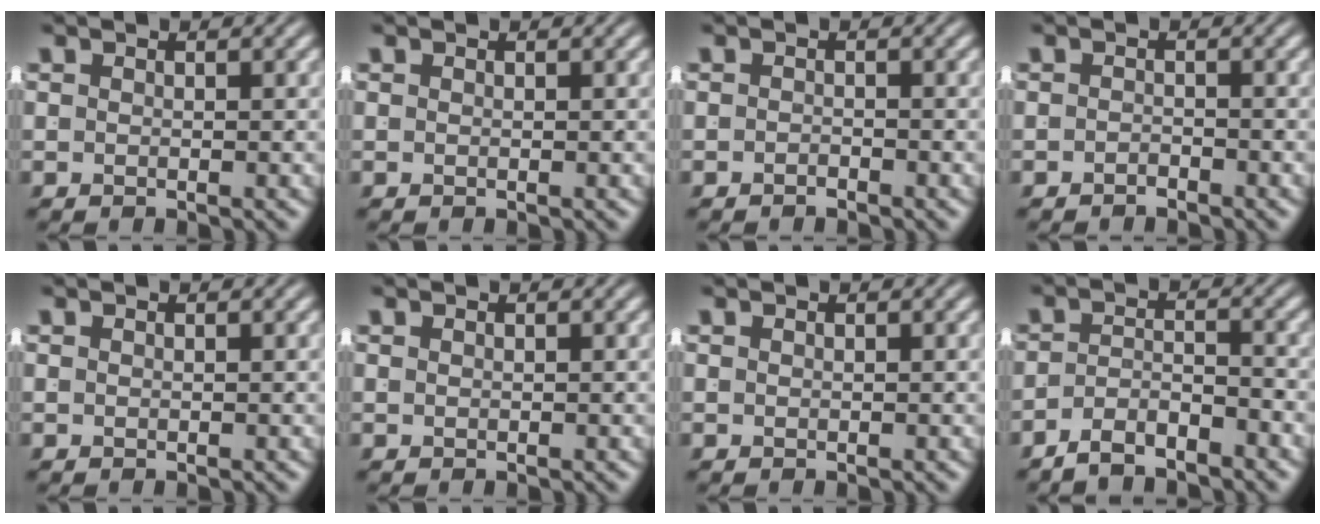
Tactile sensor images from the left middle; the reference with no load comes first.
{"total": 0.0}
{"total": 1.0, "force": [-0.8, -0.5, -0.1], "torque": [0.005, -0.005, -0.013]}
{"total": 1.3, "force": [-1.2, -0.4, -0.1], "torque": [0.007, -0.007, -0.018]}
{"total": 0.0}
{"total": 0.6, "force": [0.1, -0.6, 0.0], "torque": [0.005, -0.001, 0.004]}
{"total": 0.0}
{"total": 3.6, "force": [-3.3, 0.8, 1.0], "torque": [-0.008, -0.007, -0.057]}